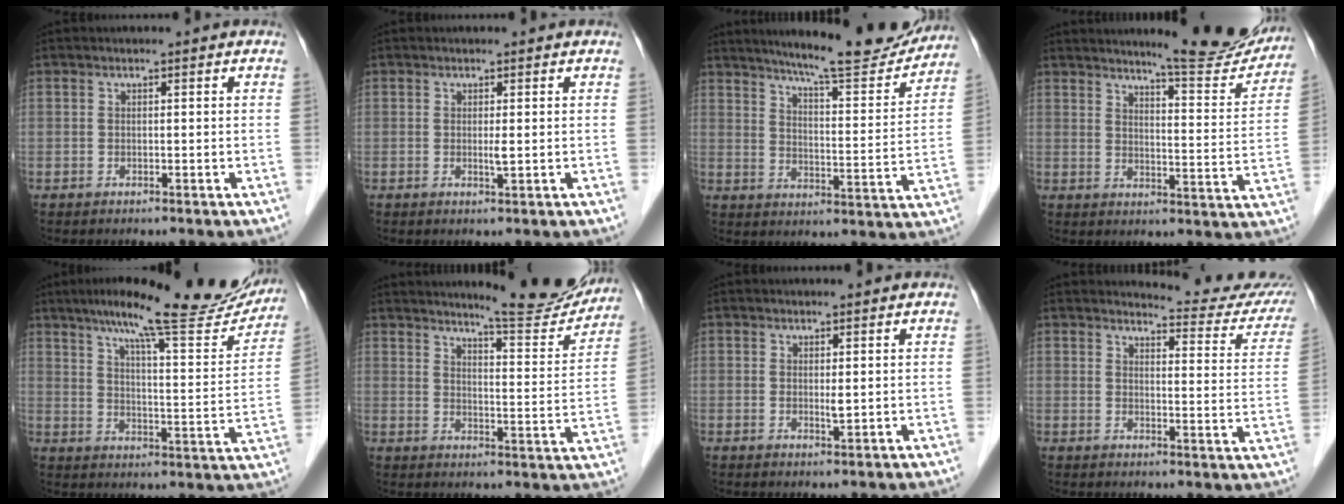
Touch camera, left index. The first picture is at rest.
{"total": 1.0, "force": [0.1, 0.0, 1.0], "torque": [-0.023, -0.003, 0.003]}
{"total": 16.4, "force": [14.9, 1.3, 6.8], "torque": [-0.098, -0.026, 0.202]}
{"total": 13.9, "force": [12.8, 1.1, 5.3], "torque": [-0.063, -0.040, 0.157]}
{"total": 22.7, "force": [19.2, 2.6, 11.9], "torque": [-0.172, -0.017, 0.253]}
{"total": 13.6, "force": [12.4, 0.2, 5.7], "torque": [-0.075, -0.017, 0.162]}
{"total": 1.2, "force": [0.4, 0.2, 1.1], "torque": [-0.023, -0.004, 0.007]}
{"total": 14.0, "force": [13.8, 1.3, 2.2], "torque": [-0.006, -0.079, 0.132]}